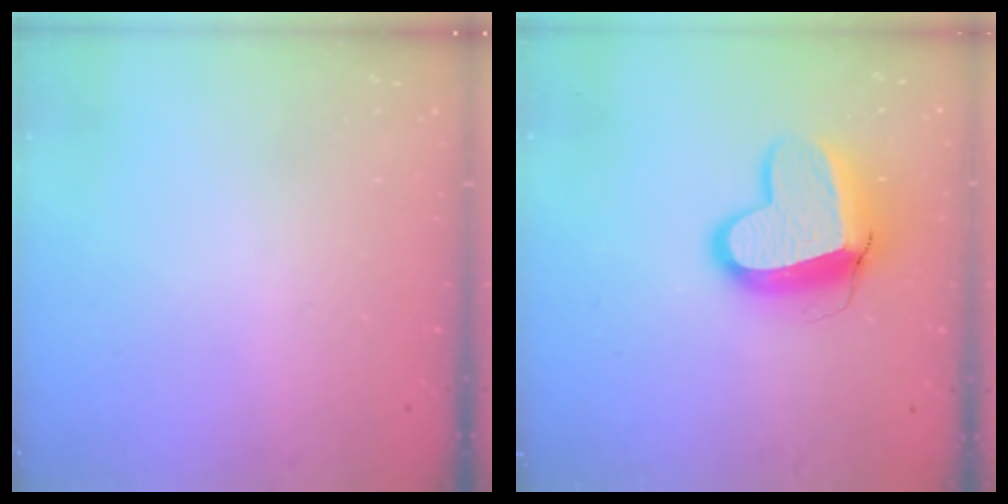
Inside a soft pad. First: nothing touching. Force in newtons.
{"total": 12.8, "press": 12.7, "slide": 1.4}